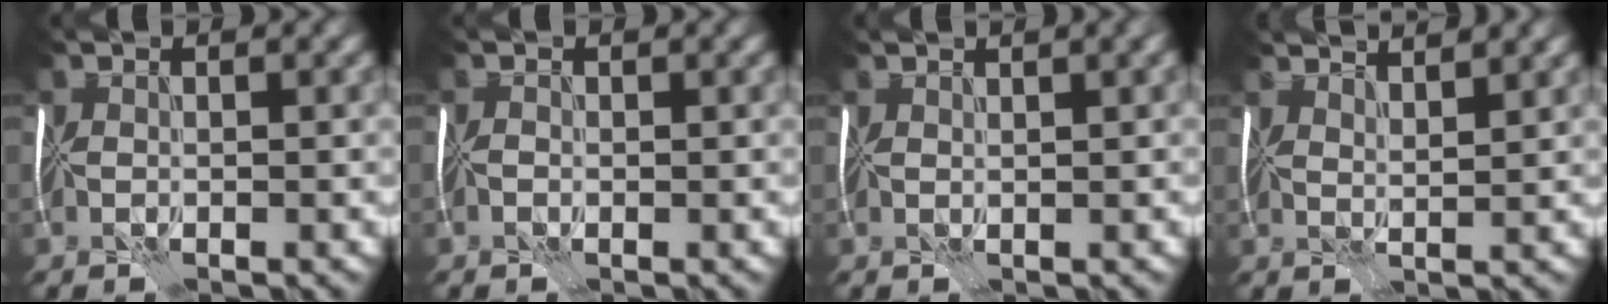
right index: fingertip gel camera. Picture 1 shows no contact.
{"total": 0.8, "force": [-0.2, 0.6, 0.4], "torque": [-0.008, 0.003, -0.008]}
{"total": 2.1, "force": [1.5, 0.4, 1.4], "torque": [-0.017, 0.003, 0.024]}
{"total": 5.0, "force": [4.4, 1.1, 2.1], "torque": [-0.023, 0.017, 0.044]}